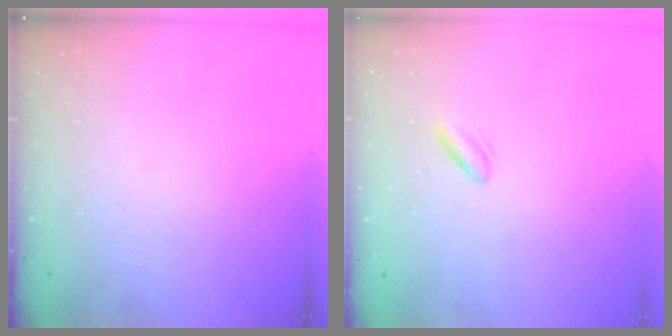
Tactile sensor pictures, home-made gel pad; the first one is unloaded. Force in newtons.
{"total": 1.5, "press": 1.2, "slide": 0.9}